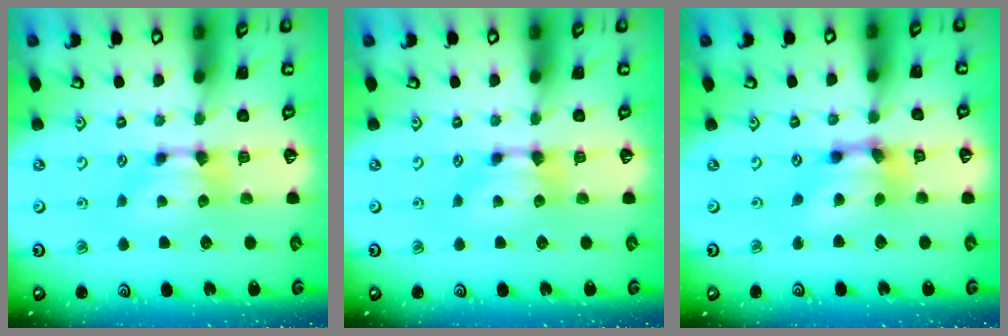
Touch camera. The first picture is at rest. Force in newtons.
{"total": 0.0}
{"total": 5.2, "press": 4.8, "slide": 1.9}